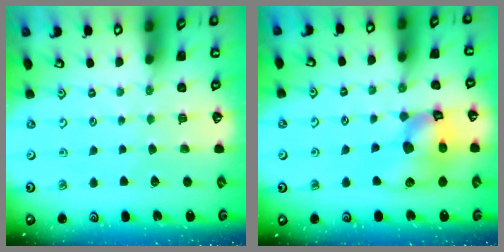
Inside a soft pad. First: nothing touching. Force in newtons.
{"total": 15.4, "press": 15.2, "slide": 2.1}